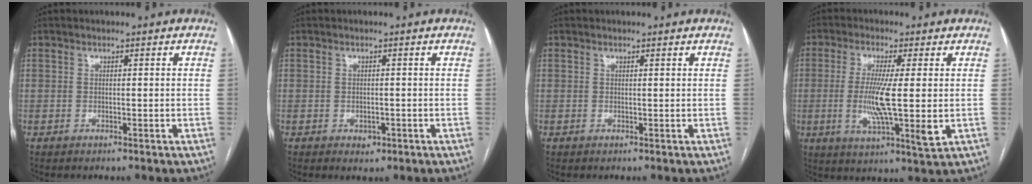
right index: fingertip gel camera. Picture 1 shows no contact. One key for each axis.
{"total": 1.6, "fx": -0.7, "fy": 1.1, "fz": 0.9, "tx": -0.011, "ty": 0.002, "tz": -0.003}
{"total": 0.6, "fx": 0.6, "fy": 0.1, "fz": 0.1, "tx": -0.012, "ty": 0.002, "tz": 0.003}
{"total": 10.5, "fx": -0.4, "fy": 0.7, "fz": 10.4, "tx": -0.199, "ty": -0.017, "tz": -0.010}